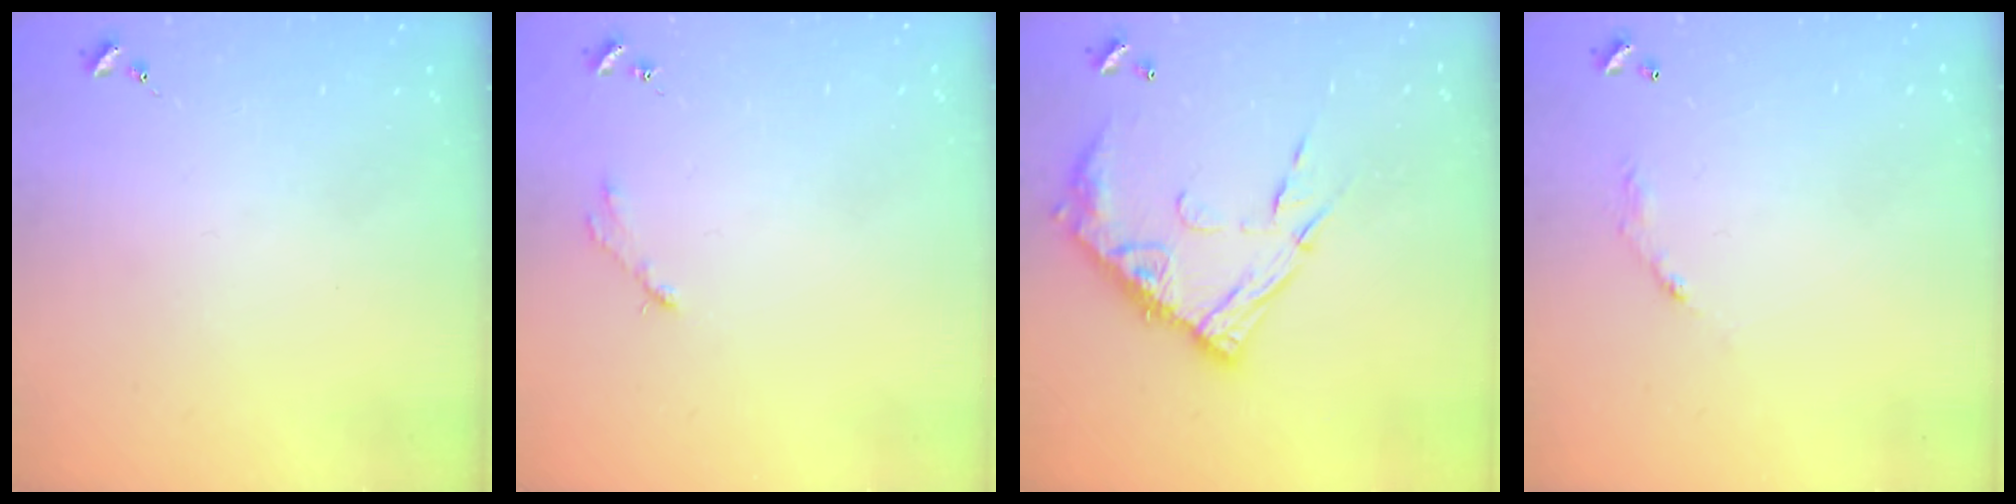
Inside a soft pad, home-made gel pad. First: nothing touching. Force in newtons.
{"total": 2.8, "press": 2.8, "slide": 0.4}
{"total": 16.0, "press": 15.9, "slide": 1.4}
{"total": 5.7, "press": 5.7, "slide": 0.4}